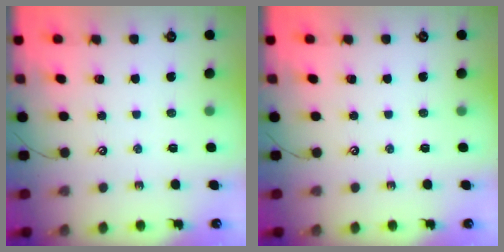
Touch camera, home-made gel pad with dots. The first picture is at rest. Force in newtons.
{"total": 0.0}